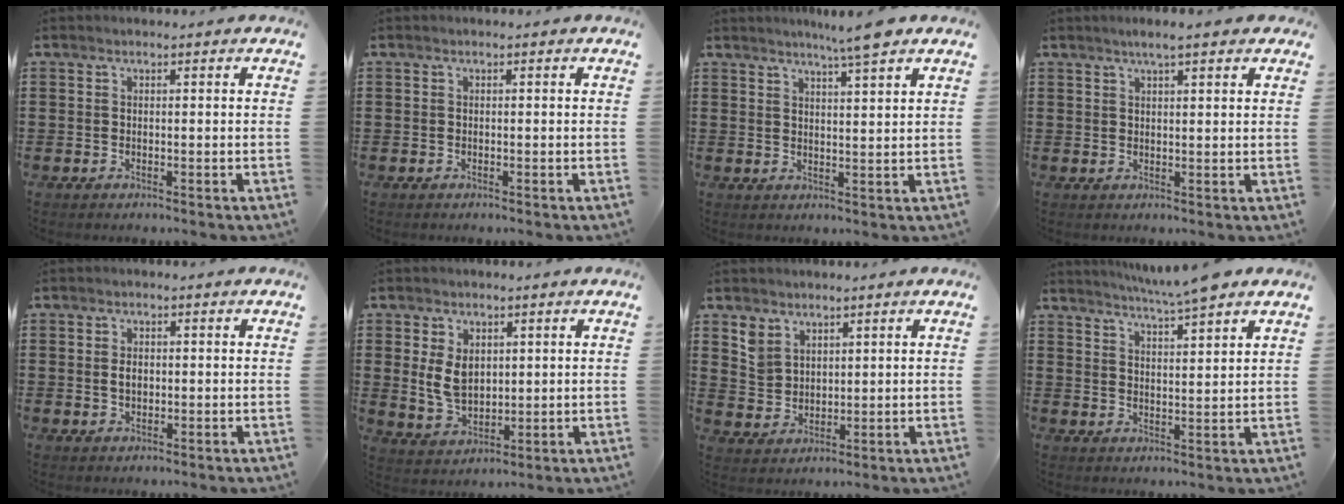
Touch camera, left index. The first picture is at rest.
{"total": 0.0}
{"total": 5.4, "force": [4.4, -0.6, 3.1], "torque": [-0.068, -0.002, 0.077]}
{"total": 3.1, "force": [2.2, 0.3, 2.2], "torque": [-0.047, 0.004, 0.040]}
{"total": 2.0, "force": [0.1, 1.2, 1.6], "torque": [-0.032, 0.006, 0.002]}
{"total": 6.0, "force": [1.3, 4.2, 4.1], "torque": [-0.102, 0.007, 0.021]}
{"total": 2.2, "force": [1.7, 1.4, 0.4], "torque": [-0.013, 0.003, 0.033]}
{"total": 5.6, "force": [5.0, -0.7, 2.4], "torque": [-0.059, -0.015, 0.087]}